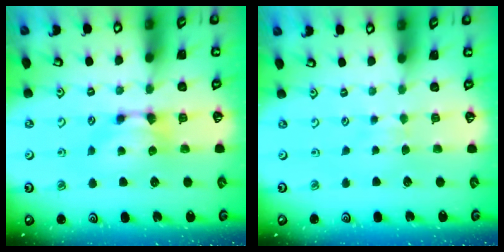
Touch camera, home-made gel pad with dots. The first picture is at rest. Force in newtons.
{"total": 2.6, "press": 2.6, "slide": 0.4}